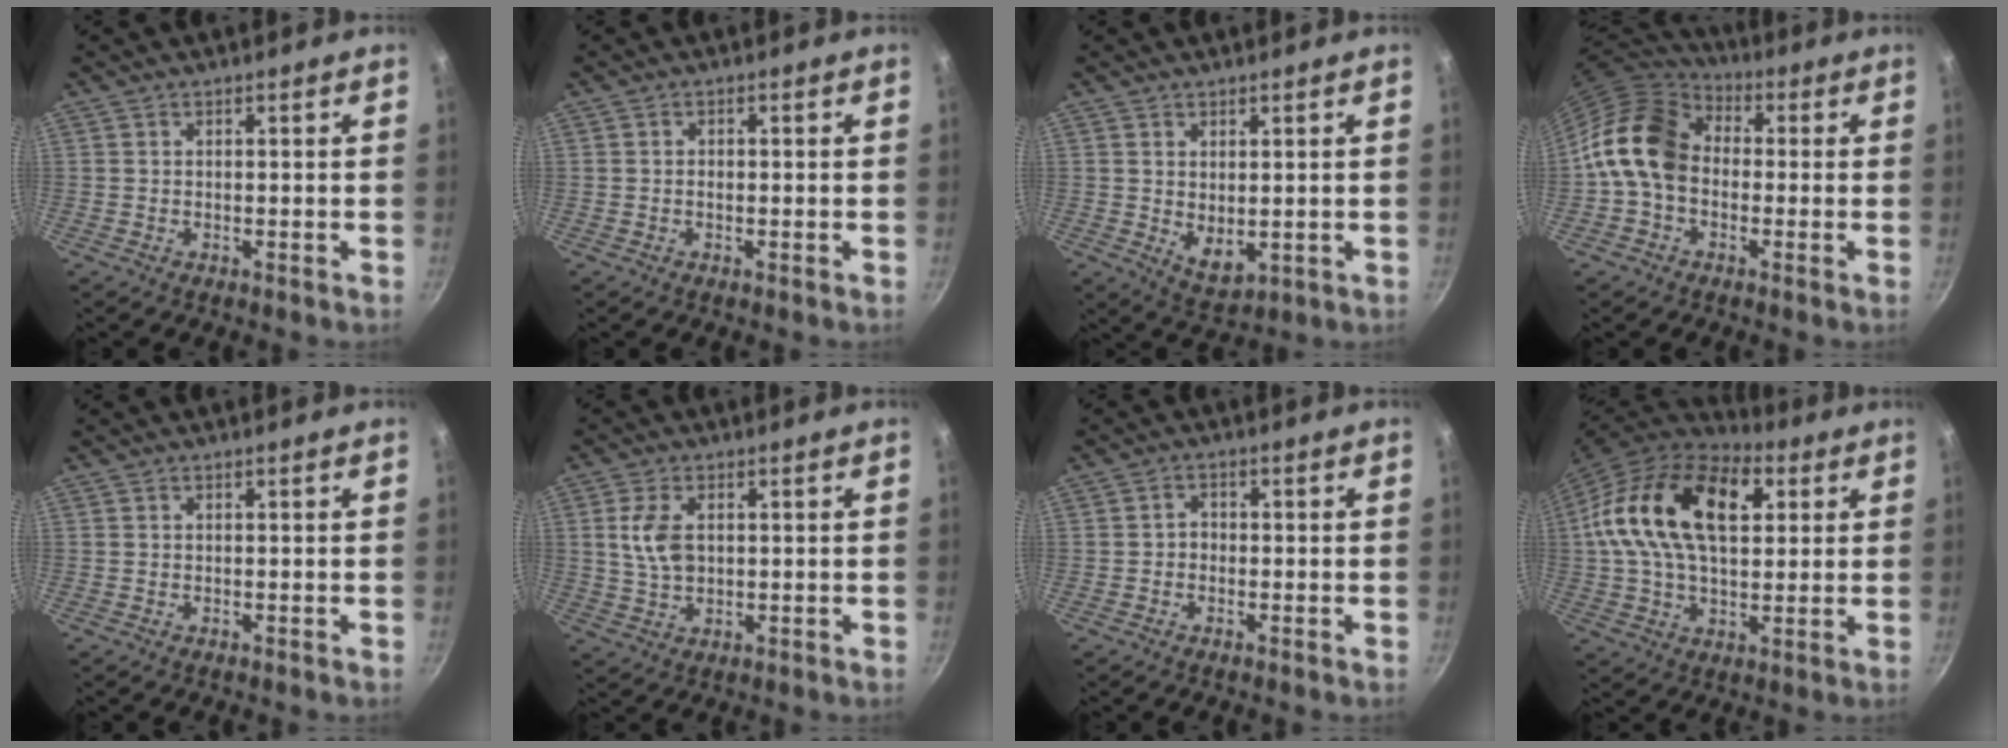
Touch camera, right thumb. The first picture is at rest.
{"total": 0.9, "force": [-0.1, 0.7, 0.6], "torque": [-0.008, 0.004, -0.002]}
{"total": 5.3, "force": [0.8, 3.0, 4.3], "torque": [-0.060, -0.020, 0.026]}
{"total": 13.6, "force": [-0.6, 10.2, 8.9], "torque": [-0.137, 0.031, -0.033]}
{"total": 0.0}
{"total": 6.7, "force": [1.3, 4.1, 5.1], "torque": [-0.095, -0.003, 0.026]}
{"total": 1.9, "force": [-0.5, 1.5, 0.9], "torque": [-0.007, 0.009, -0.010]}
{"total": 22.8, "force": [5.8, 13.4, 17.5], "torque": [-0.303, 0.012, 0.084]}